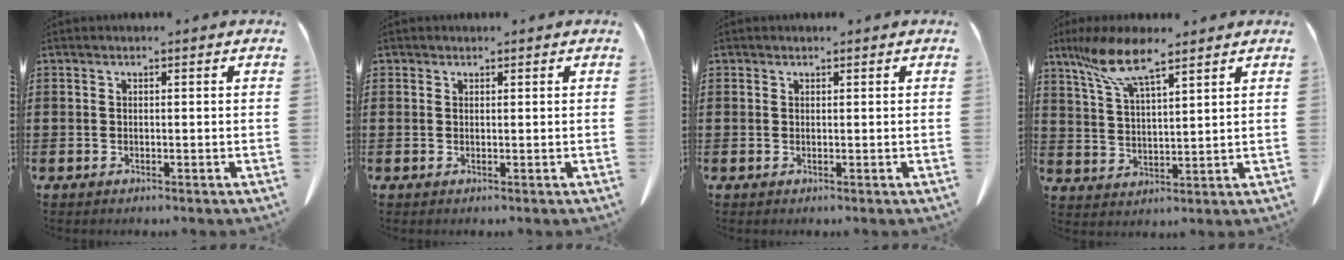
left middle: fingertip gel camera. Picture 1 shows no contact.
{"total": 0.8, "force": [0.7, 0.3, 0.1], "torque": [-0.005, 0.000, 0.015]}
{"total": 0.6, "force": [0.5, 0.2, 0.0], "torque": [-0.003, -0.001, 0.011]}
{"total": 8.6, "force": [6.3, 2.0, 5.5], "torque": [-0.133, -0.016, 0.113]}